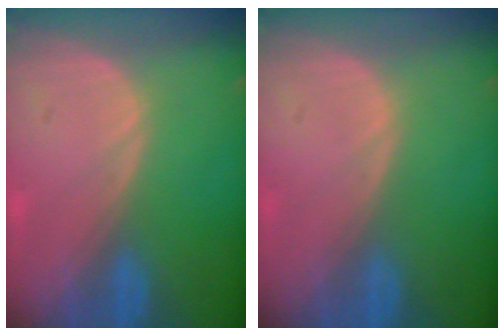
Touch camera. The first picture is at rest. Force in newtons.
{"total": 0.0}